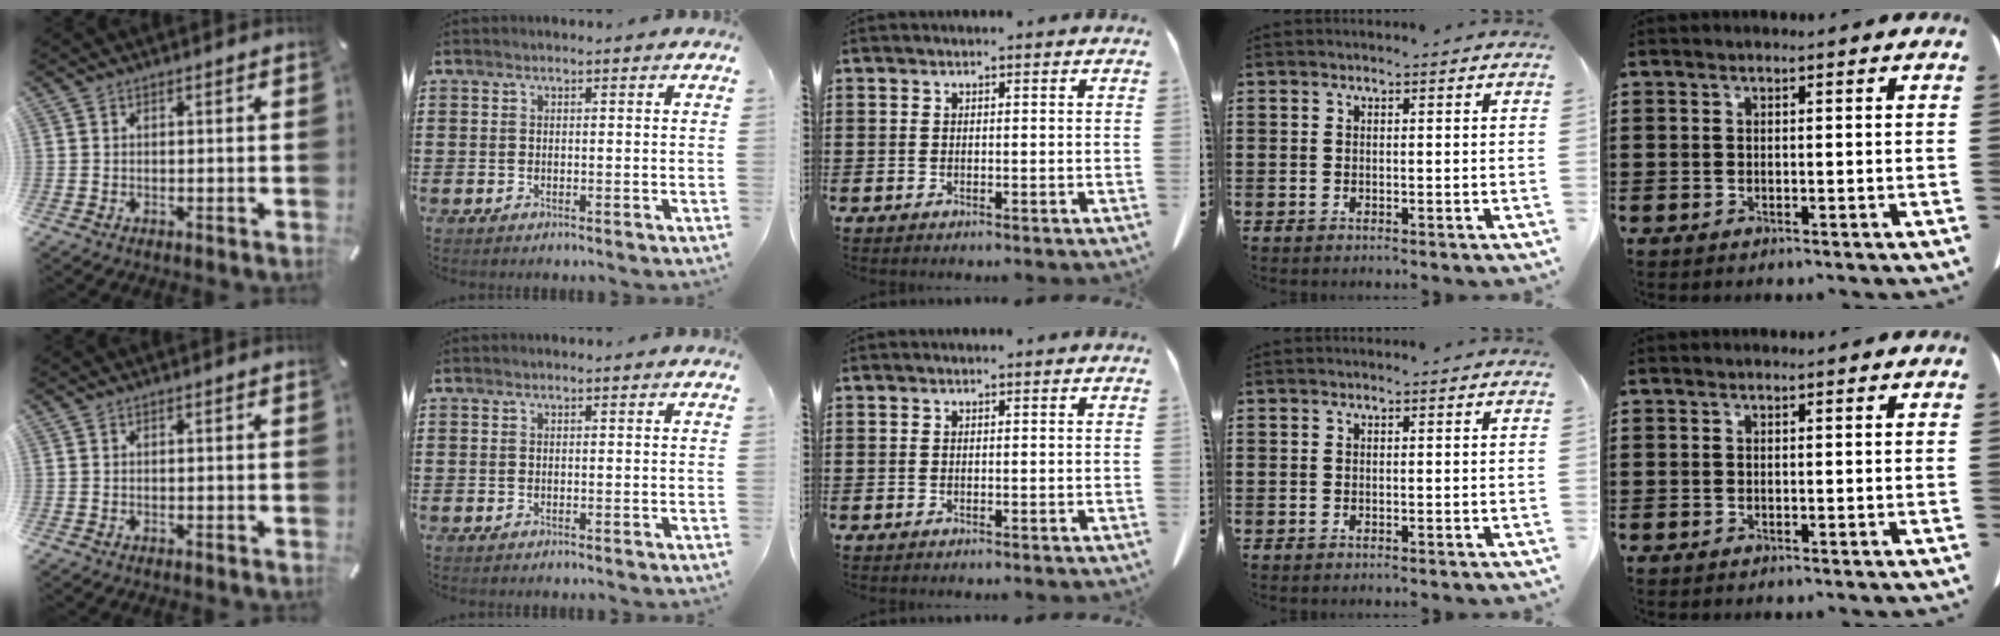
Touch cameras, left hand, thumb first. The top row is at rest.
{}